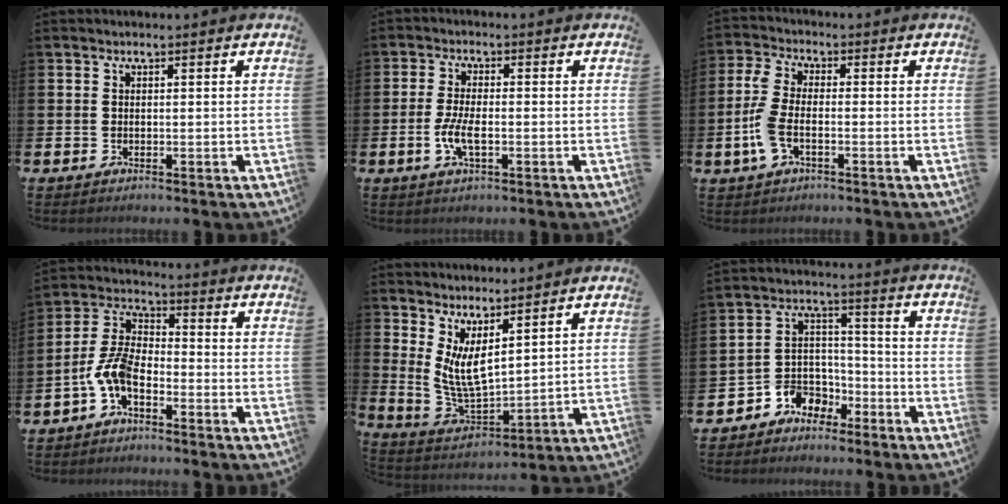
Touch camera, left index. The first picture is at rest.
{"total": 4.2, "force": [-1.0, 1.6, 3.8], "torque": [-0.071, 0.001, -0.018]}
{"total": 6.0, "force": [-1.2, 3.1, 5.0], "torque": [-0.109, 0.006, -0.024]}
{"total": 6.2, "force": [-3.2, 2.9, 4.4], "torque": [-0.111, -0.012, -0.071]}
{"total": 5.6, "force": [3.6, 1.9, 3.8], "torque": [-0.084, -0.028, 0.065]}
{"total": 4.2, "force": [-3.0, 3.0, -0.1], "torque": [-0.013, -0.006, -0.069]}